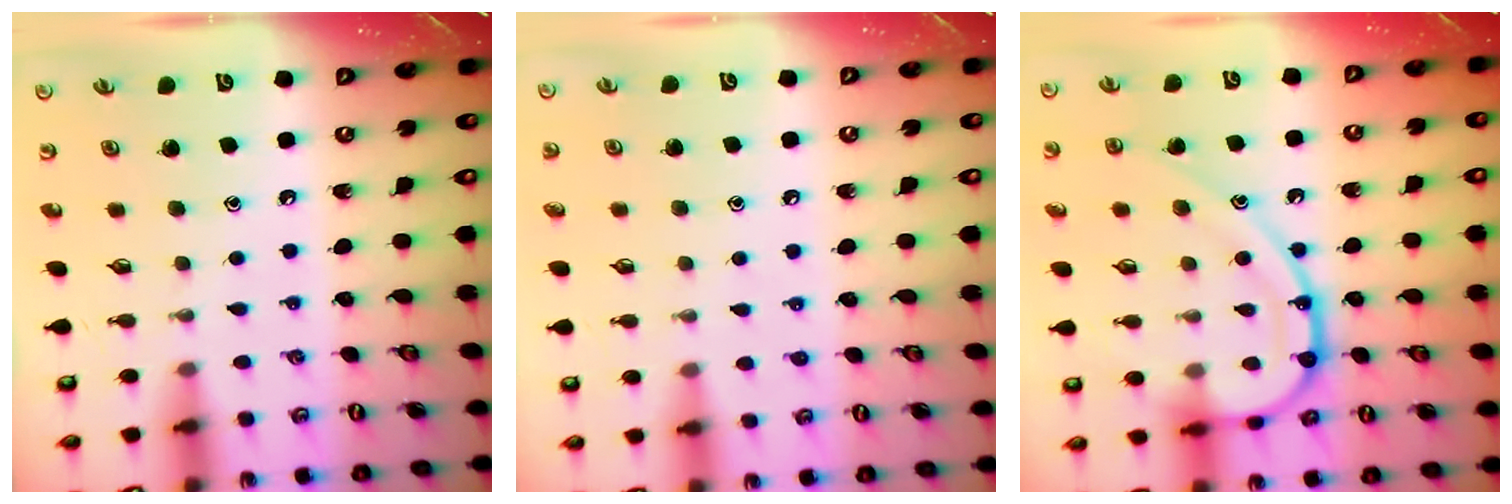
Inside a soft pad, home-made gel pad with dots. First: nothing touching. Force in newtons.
{"total": 4.2, "press": 4.2, "slide": 0.6}
{"total": 15.7, "press": 15.7, "slide": 1.2}